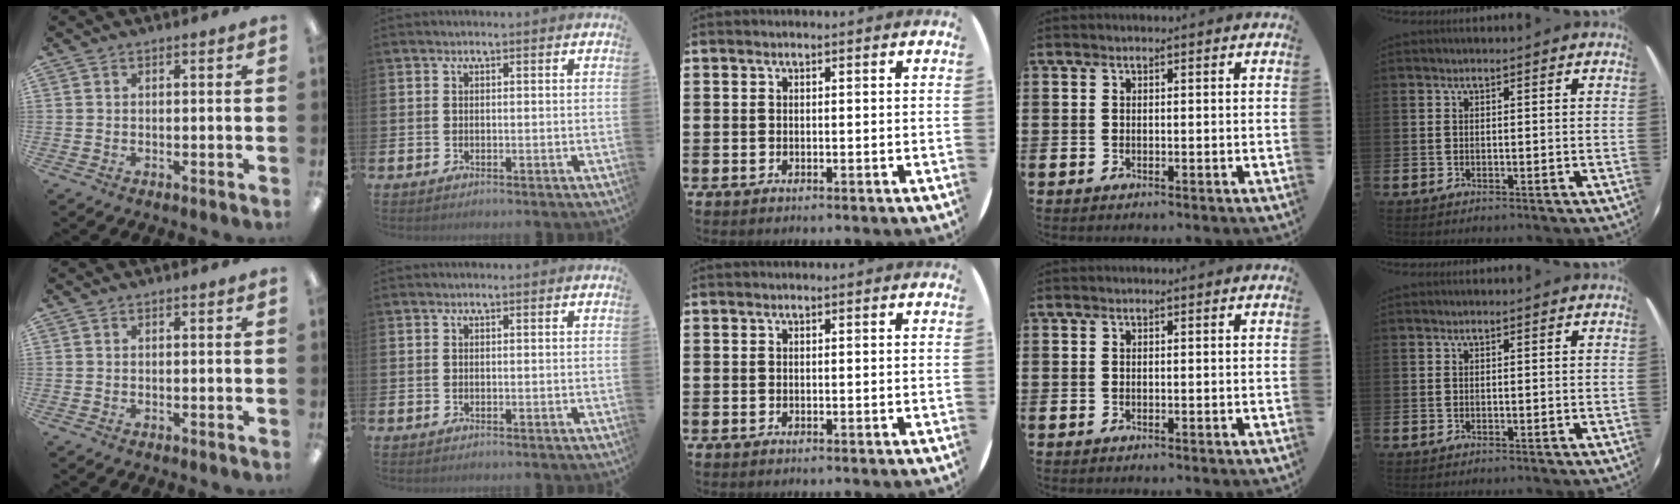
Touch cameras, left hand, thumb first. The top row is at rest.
{}